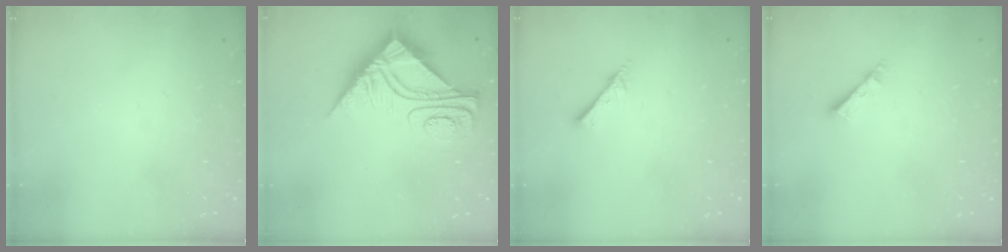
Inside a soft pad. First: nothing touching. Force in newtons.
{"total": 10.0, "press": 9.9, "slide": 0.9}
{"total": 2.2, "press": 2.2, "slide": 0.3}
{"total": 2.3, "press": 2.3, "slide": 0.1}